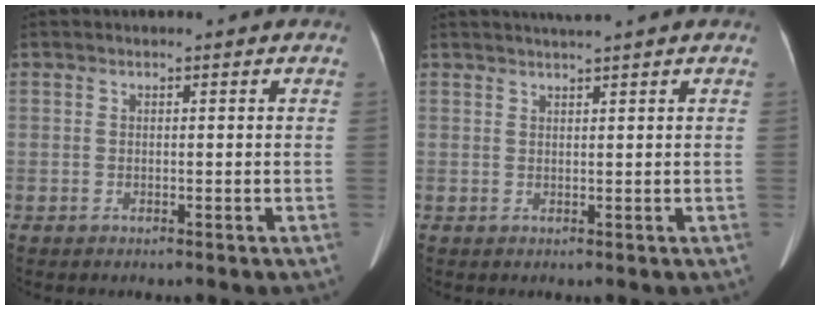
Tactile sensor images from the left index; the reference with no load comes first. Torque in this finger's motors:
{"motor_torque": [0.33, -0.52, -0.01, 0.04]}